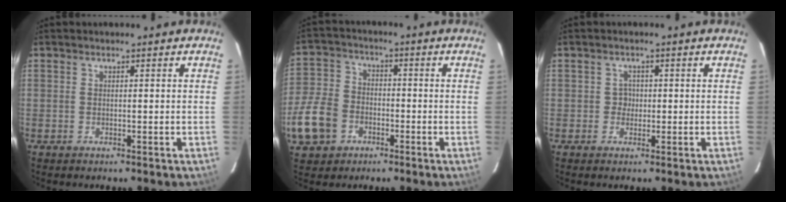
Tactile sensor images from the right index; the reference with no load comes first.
{"total": 5.4, "force": [-2.4, 4.2, 2.2], "torque": [-0.054, 0.009, -0.046]}
{"total": 1.7, "force": [-0.3, 1.6, 0.1], "torque": [0.000, 0.006, -0.003]}